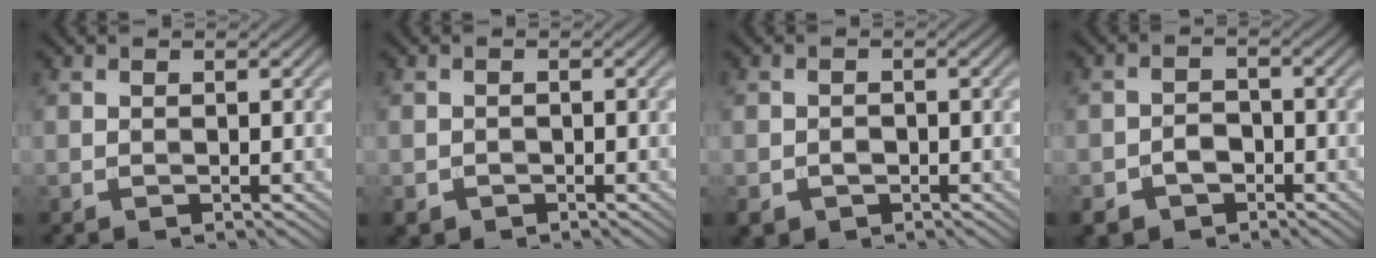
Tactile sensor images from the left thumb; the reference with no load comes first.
{"total": 1.3, "force": [-0.8, 1.0, 0.3], "torque": [-0.004, -0.005, -0.018]}
{"total": 2.1, "force": [-1.0, 1.7, 0.8], "torque": [-0.014, -0.006, -0.020]}
{"total": 4.2, "force": [-2.5, 3.0, 1.7], "torque": [-0.021, 0.000, -0.053]}